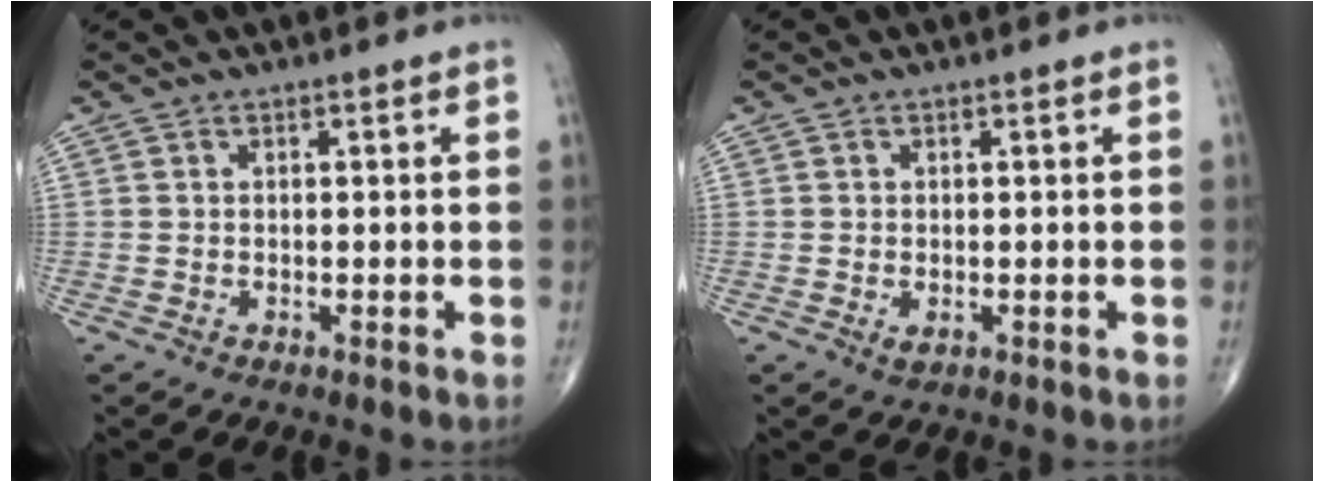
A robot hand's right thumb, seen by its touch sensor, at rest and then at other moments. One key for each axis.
{"total": 1.2, "fx": -0.3, "fy": 0.7, "fz": 0.9, "tx": -0.014, "ty": -0.003, "tz": -0.003}